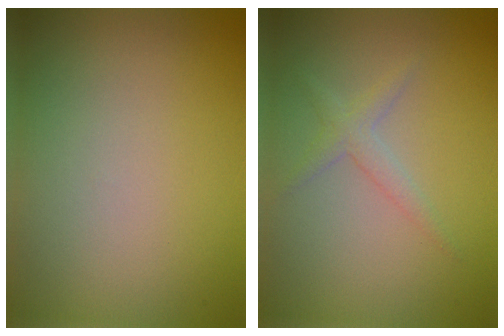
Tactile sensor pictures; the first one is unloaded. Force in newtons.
{"total": 1.6, "press": 1.6, "slide": 0.1}